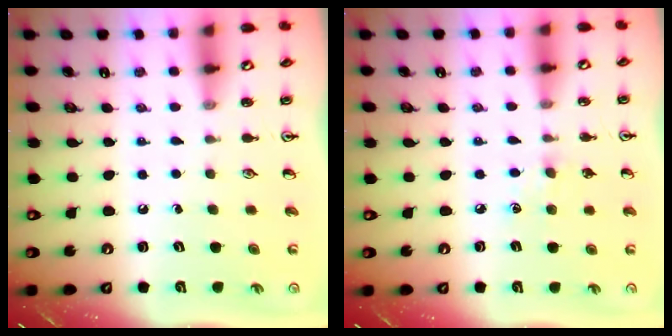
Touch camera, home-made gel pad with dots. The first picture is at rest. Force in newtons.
{"total": 6.0, "press": 6.0, "slide": 0.7}